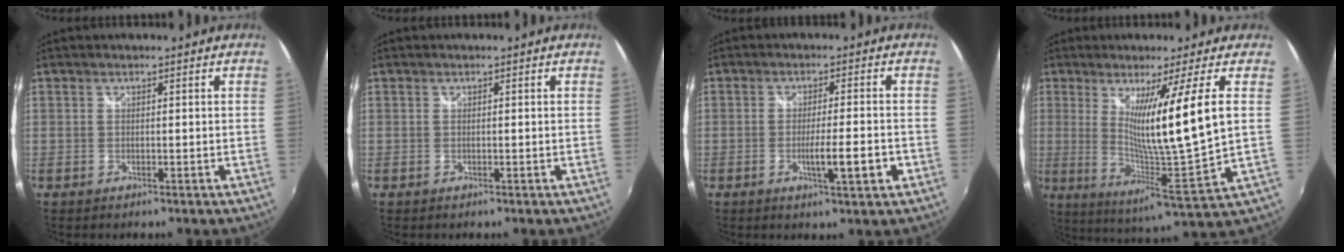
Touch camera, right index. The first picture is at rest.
{"total": 0.0}
{"total": 6.1, "force": [-2.1, 0.3, 5.7], "torque": [-0.093, -0.014, -0.032]}
{"total": 13.9, "force": [2.6, -3.3, 13.2], "torque": [-0.206, -0.041, 0.045]}